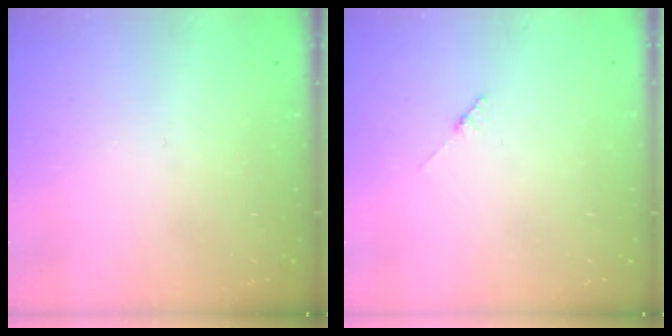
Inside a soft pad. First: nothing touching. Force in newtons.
{"total": 1.8, "press": 1.7, "slide": 0.3}